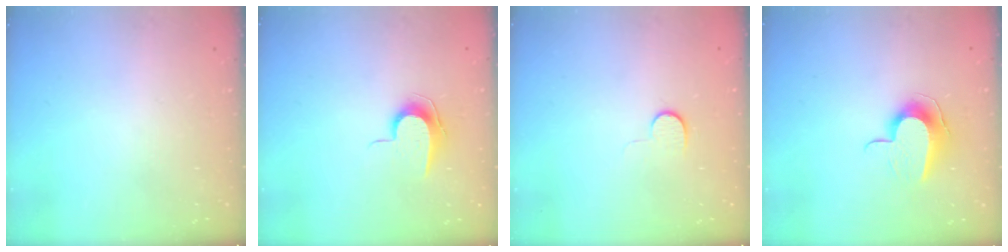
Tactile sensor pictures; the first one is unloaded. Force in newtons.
{"total": 8.0, "press": 8.0, "slide": 0.8}
{"total": 4.5, "press": 4.4, "slide": 0.4}
{"total": 9.5, "press": 9.5, "slide": 0.5}